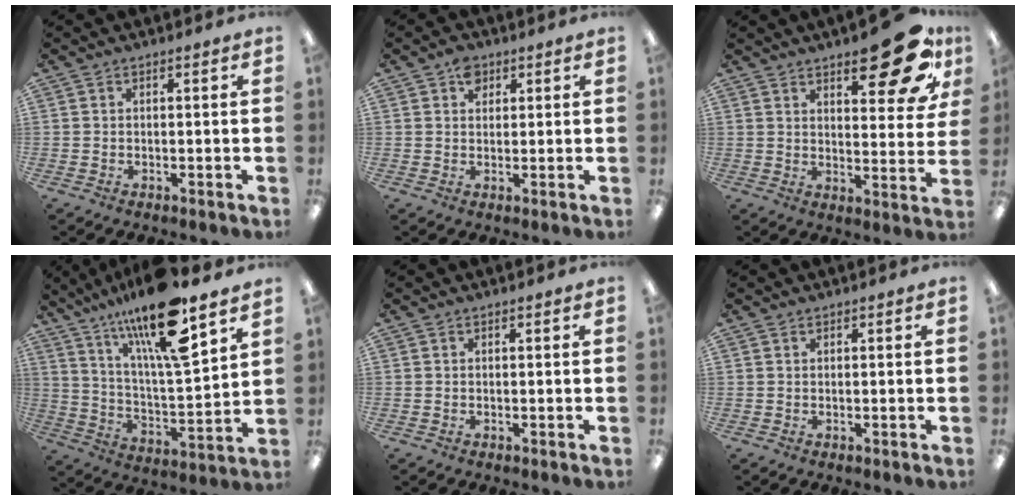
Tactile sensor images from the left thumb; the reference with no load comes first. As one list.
[{"total": 3.8, "force": [2.0, 2.7, 1.7], "torque": [-0.013, -0.006, 0.032]}, {"total": 17.1, "force": [11.3, 5.8, 11.4], "torque": [-0.130, -0.076, 0.177]}, {"total": 19.1, "force": [14.2, 3.5, 12.3], "torque": [-0.223, -0.083, 0.232]}, {"total": 0.0}, {"total": 0.0}]